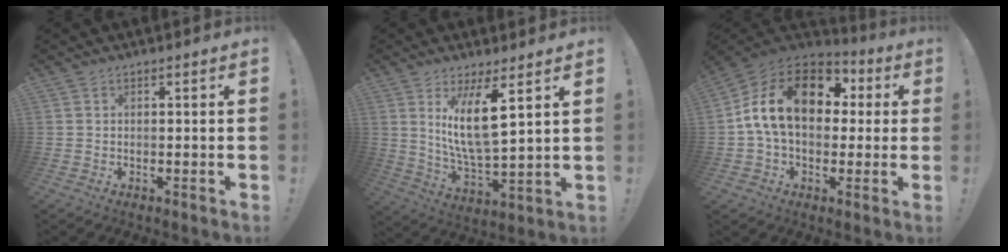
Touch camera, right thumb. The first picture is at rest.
{"total": 13.7, "force": [6.1, 3.3, 11.8], "torque": [-0.207, -0.040, 0.093]}
{"total": 19.7, "force": [3.9, 12.9, 14.3], "torque": [-0.237, 0.011, 0.073]}